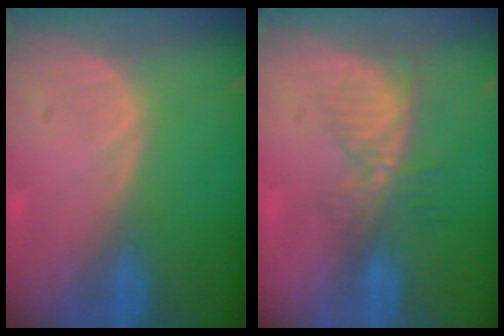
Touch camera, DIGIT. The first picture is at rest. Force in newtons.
{"total": 5.4, "press": 4.6, "slide": 2.8}